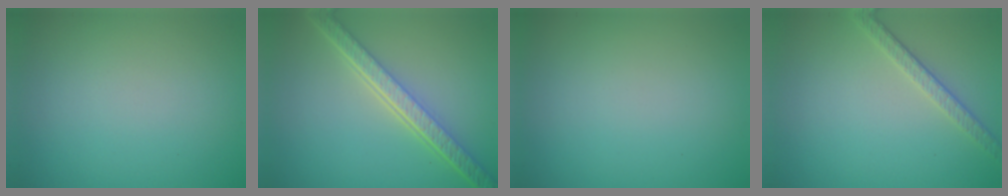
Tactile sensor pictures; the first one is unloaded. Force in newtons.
{"total": 5.6, "press": 4.2, "slide": 3.8}
{"total": 0.0}
{"total": 2.5, "press": 2.2, "slide": 1.2}